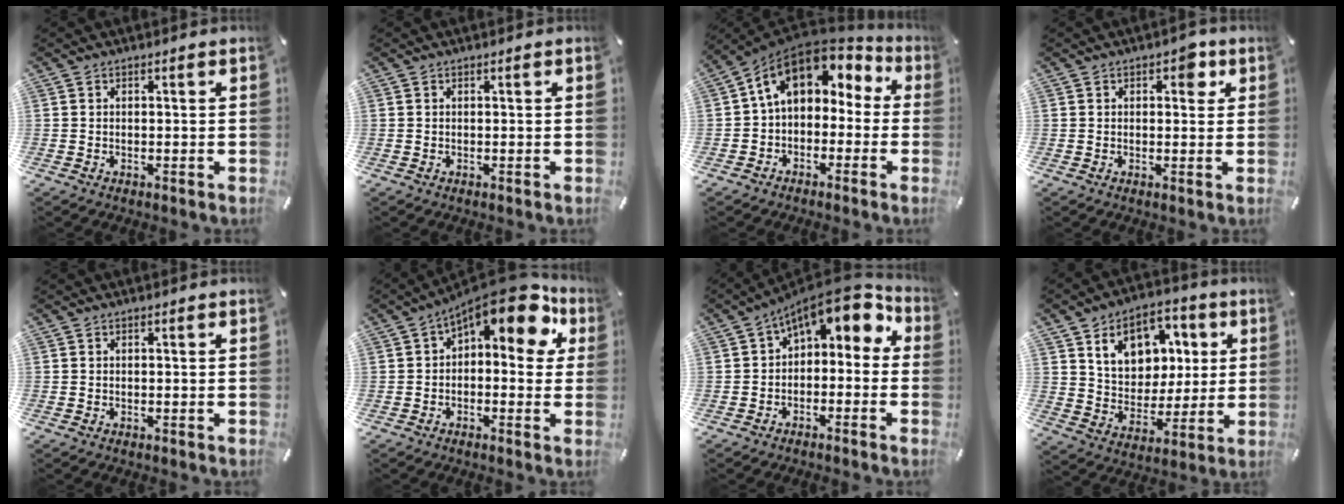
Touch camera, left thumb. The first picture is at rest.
{"total": 0.0}
{"total": 10.8, "force": [3.5, 7.7, 6.7], "torque": [-0.126, -0.009, 0.064]}
{"total": 3.6, "force": [1.5, 2.2, 2.5], "torque": [-0.016, -0.006, 0.015]}
{"total": 0.0}
{"total": 12.3, "force": [6.8, 5.0, 9.0], "torque": [-0.139, -0.049, 0.117]}
{"total": 8.1, "force": [4.6, 4.1, 5.2], "torque": [-0.078, -0.038, 0.082]}
{"total": 13.6, "force": [5.6, 11.0, 5.7], "torque": [-0.097, -0.020, 0.108]}